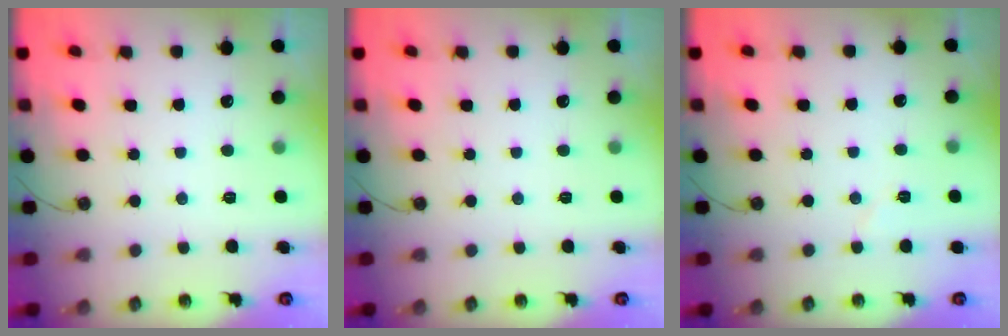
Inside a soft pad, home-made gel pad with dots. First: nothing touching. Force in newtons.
{"total": 0.0}
{"total": 3.4, "press": 3.1, "slide": 1.3}